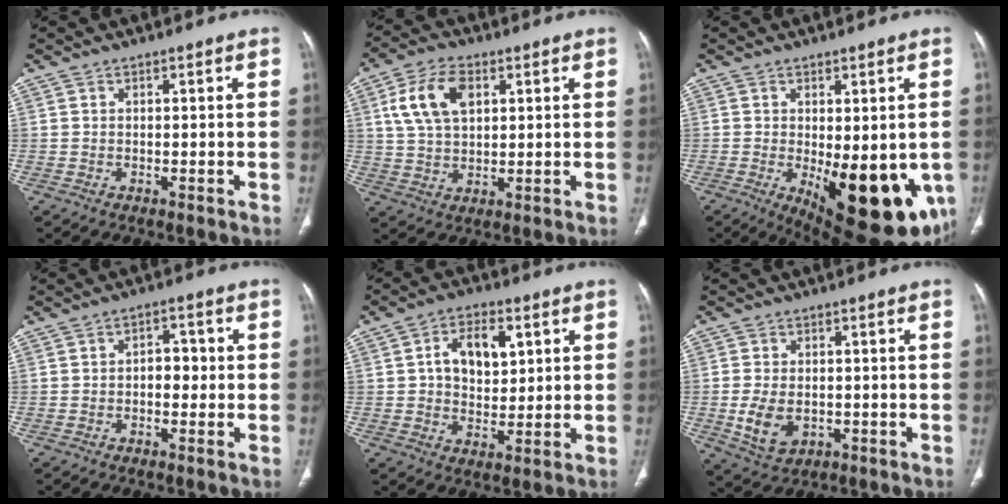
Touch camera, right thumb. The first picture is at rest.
{"total": 10.6, "force": [3.5, 6.4, 7.7], "torque": [-0.141, 0.001, 0.067]}
{"total": 19.4, "force": [-5.4, 8.1, 16.8], "torque": [-0.182, -0.027, -0.050]}
{"total": 4.0, "force": [-0.2, 2.7, 3.0], "torque": [-0.023, 0.014, -0.008]}
{"total": 10.0, "force": [2.7, 6.4, 7.2], "torque": [-0.087, -0.001, 0.047]}
{"total": 7.0, "force": [-1.2, 4.8, 5.0], "torque": [-0.092, -0.004, -0.008]}